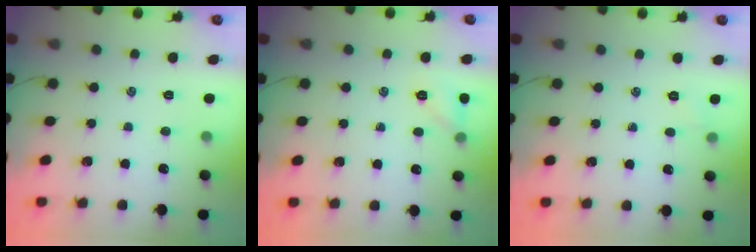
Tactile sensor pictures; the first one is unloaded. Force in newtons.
{"total": 7.7, "press": 7.5, "slide": 1.6}
{"total": 3.8, "press": 3.7, "slide": 1.2}